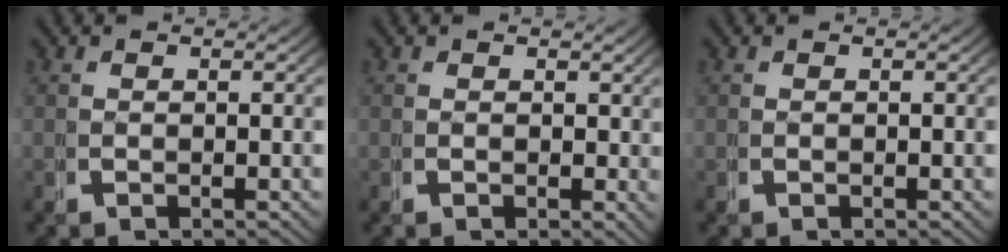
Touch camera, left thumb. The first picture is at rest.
{"total": 1.0, "force": [0.4, 0.6, 0.6], "torque": [0.000, -0.004, 0.007]}
{"total": 0.0}